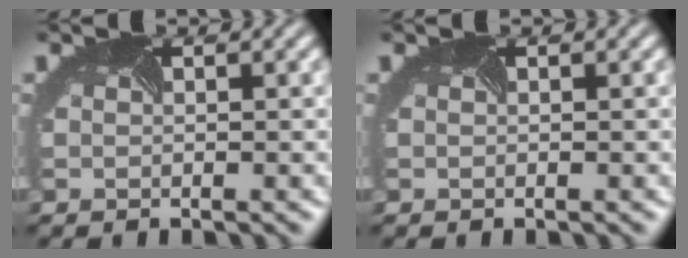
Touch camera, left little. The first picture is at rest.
{"total": 0.0}